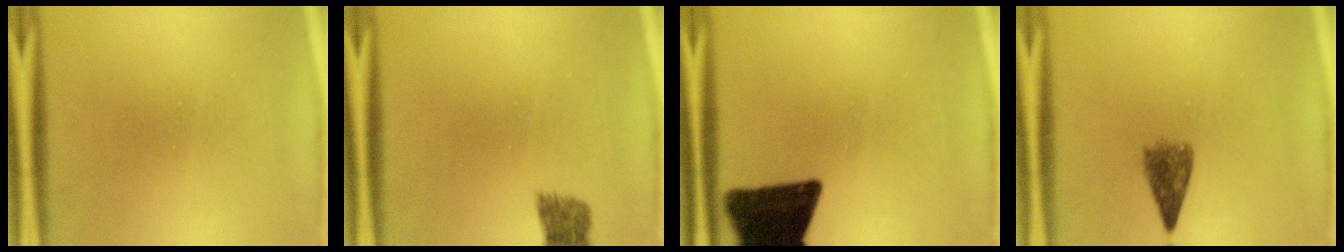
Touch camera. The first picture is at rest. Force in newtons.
{"total": 1.9}
{"total": 15.8}
{"total": 4.1}